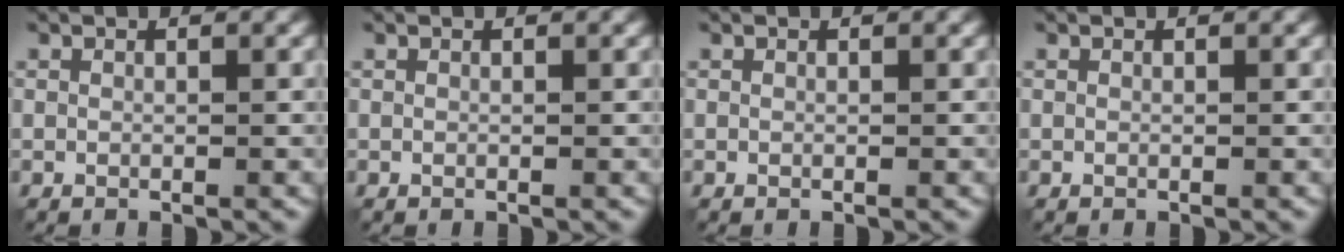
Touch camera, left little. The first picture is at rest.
{"total": 0.0}
{"total": 0.0}
{"total": 0.0}